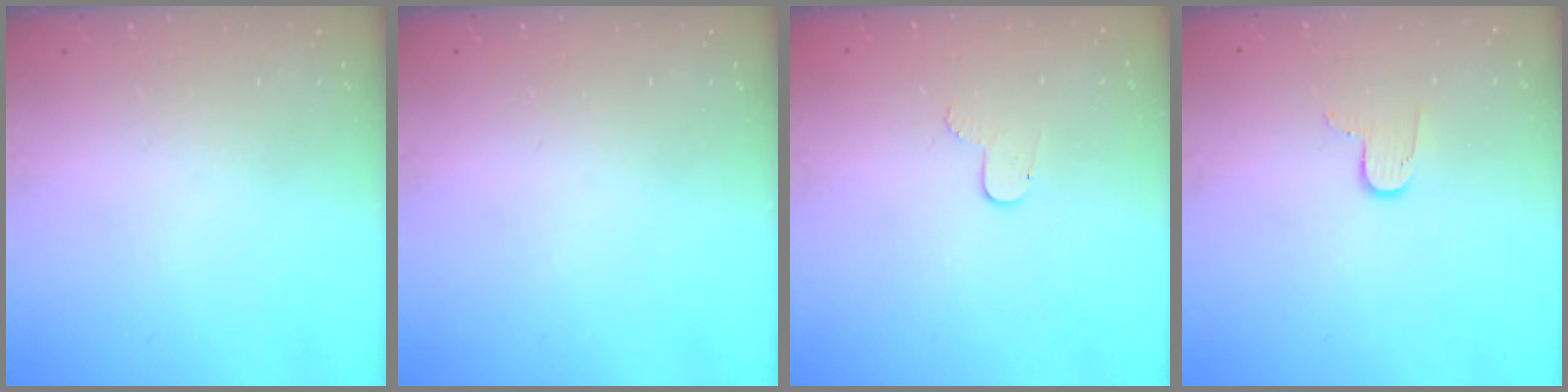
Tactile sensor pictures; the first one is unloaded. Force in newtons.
{"total": 0.0}
{"total": 4.9, "press": 4.9, "slide": 0.5}
{"total": 6.4, "press": 6.4, "slide": 0.4}